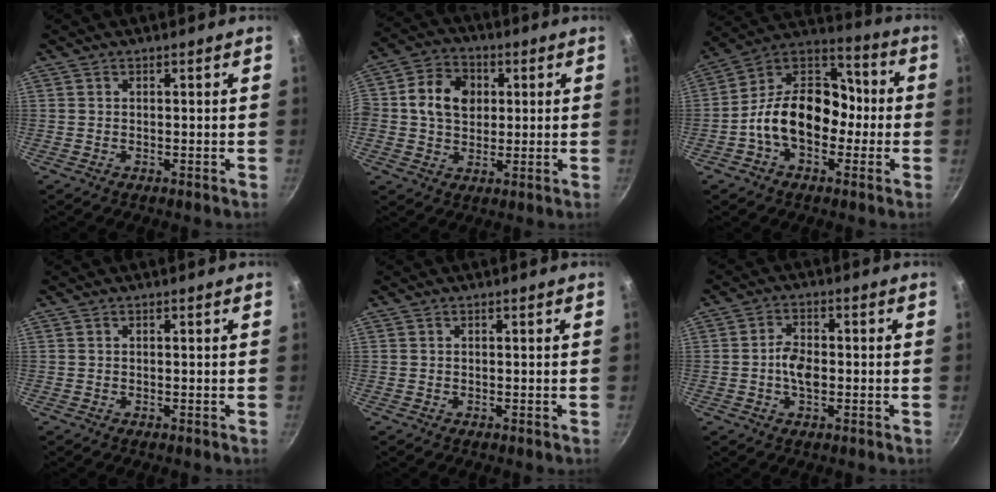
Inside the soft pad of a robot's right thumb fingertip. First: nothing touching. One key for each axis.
{"total": 10.1, "fx": 1.7, "fy": 8.2, "fz": 5.6, "tx": -0.074, "ty": 0.006, "tz": 0.015}
{"total": 17.2, "fx": -3.2, "fy": 12.1, "fz": 11.9, "tx": -0.145, "ty": 0.058, "tz": -0.075}
{"total": 0.0}
{"total": 0.0}
{"total": 5.1, "fx": -0.8, "fy": 2.9, "fz": 4.1, "tx": -0.069, "ty": 0.014, "tz": -0.018}